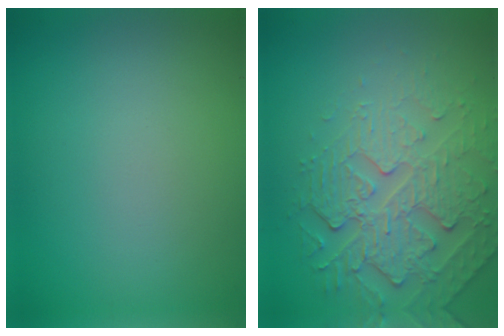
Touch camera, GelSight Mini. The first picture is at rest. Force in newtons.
{"total": 4.3, "press": 4.0, "slide": 1.7}